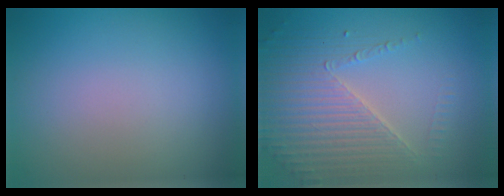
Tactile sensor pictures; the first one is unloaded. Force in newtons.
{"total": 4.4, "press": 3.9, "slide": 2.2}